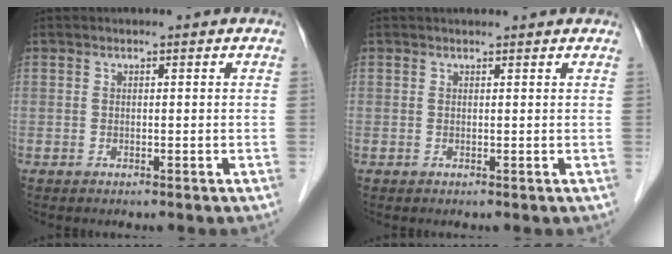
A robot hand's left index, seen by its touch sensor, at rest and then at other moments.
{"total": 4.2, "force": [3.9, 0.6, 1.4], "torque": [-0.018, 0.027, 0.042]}